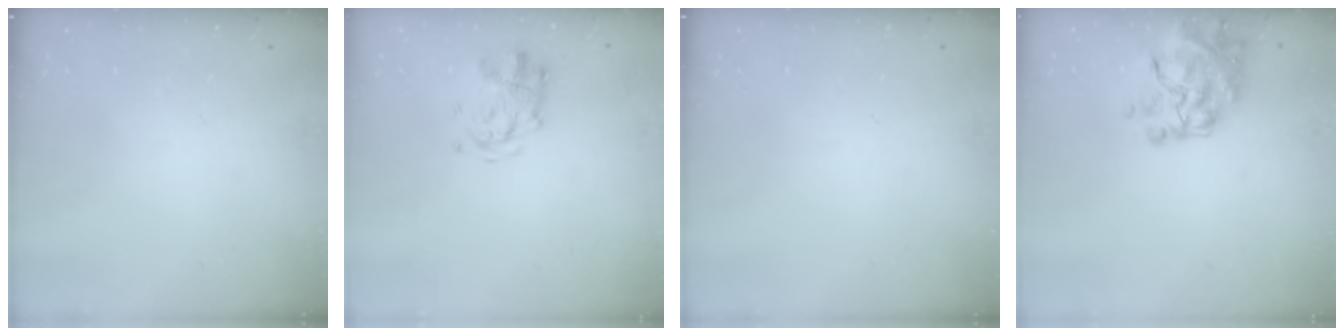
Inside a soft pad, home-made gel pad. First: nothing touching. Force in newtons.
{"total": 3.8, "press": 3.8, "slide": 0.5}
{"total": 0.0}
{"total": 12.0, "press": 11.4, "slide": 3.9}